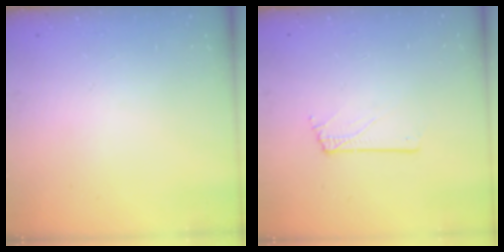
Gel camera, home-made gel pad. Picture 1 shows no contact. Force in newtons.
{"total": 0.9, "press": 0.9, "slide": 0.0}